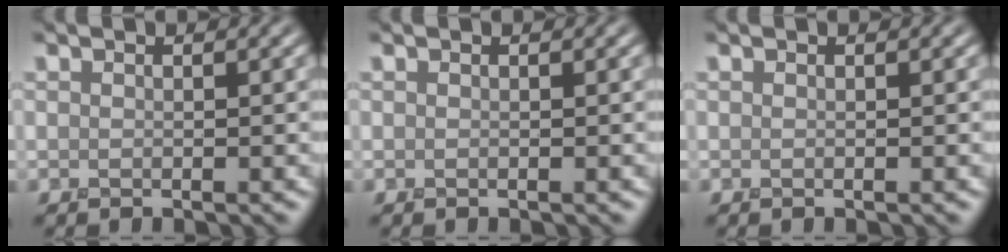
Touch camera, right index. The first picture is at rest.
{"total": 0.0}
{"total": 0.0}